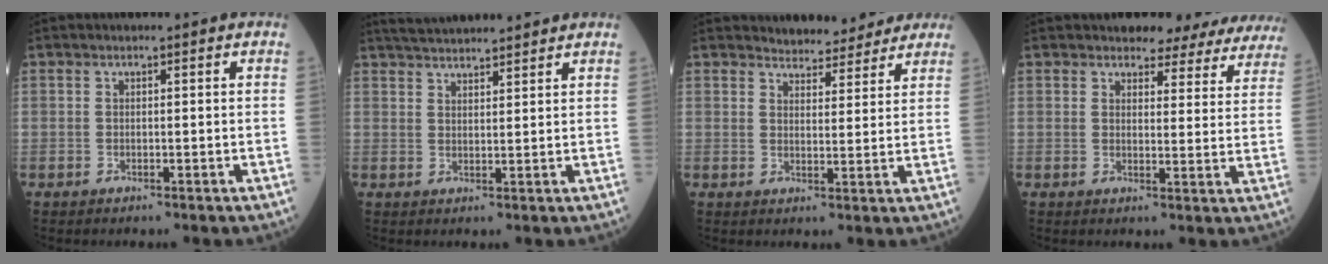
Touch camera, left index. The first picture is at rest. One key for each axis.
{"total": 9.6, "fx": 9.0, "fy": 0.9, "fz": 3.3, "tx": -0.058, "ty": 0.036, "tz": 0.136}
{"total": 8.2, "fx": 7.7, "fy": 2.4, "fz": 1.2, "tx": -0.005, "ty": 0.006, "tz": 0.085}
{"total": 14.4, "fx": 13.5, "fy": 4.2, "fz": 3.0, "tx": -0.005, "ty": -0.036, "tz": 0.126}